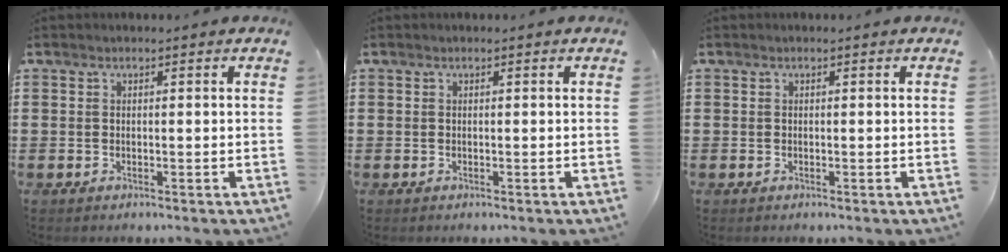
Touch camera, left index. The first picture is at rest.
{"total": 0.0}
{"total": 0.0}